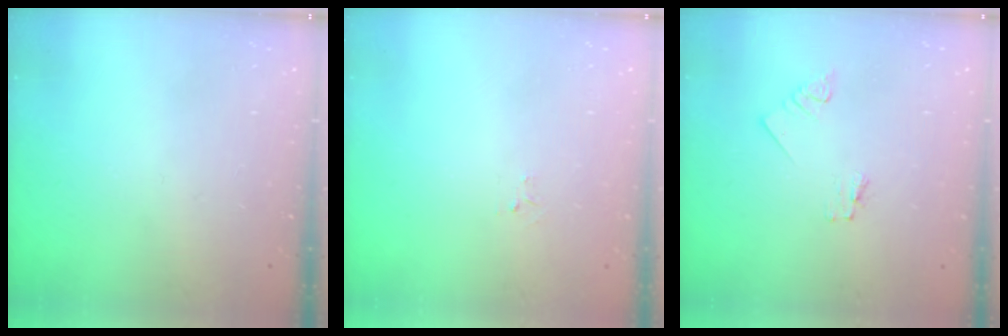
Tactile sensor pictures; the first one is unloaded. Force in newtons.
{"total": 2.6, "press": 2.6, "slide": 0.4}
{"total": 1.2, "press": 1.2, "slide": 0.1}